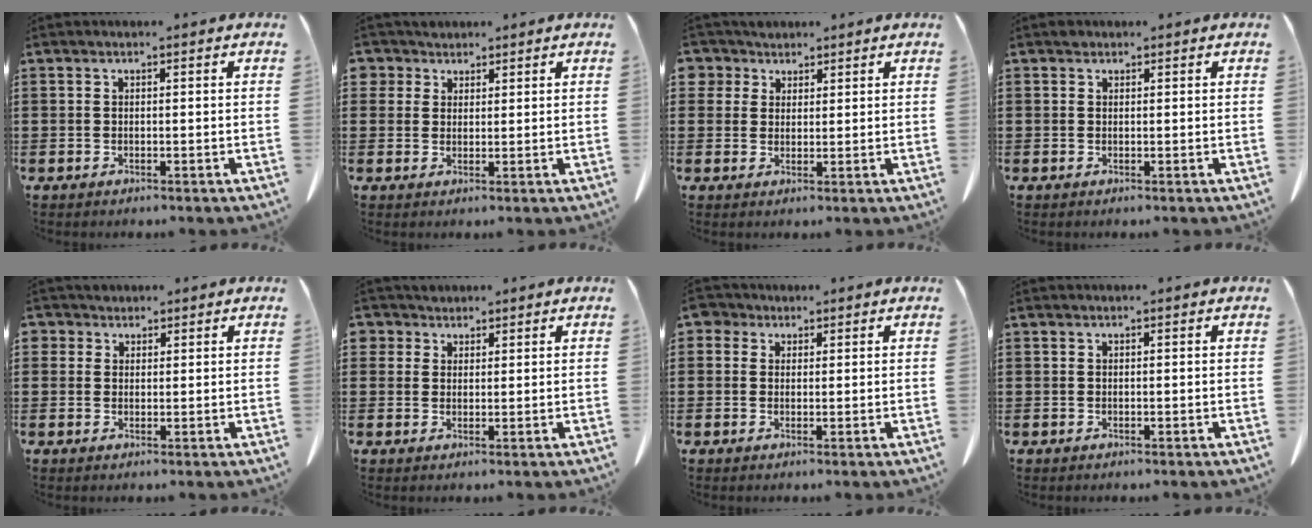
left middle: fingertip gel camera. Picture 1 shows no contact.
{"total": 2.9, "force": [2.0, 2.1, 0.2], "torque": [-0.008, 0.007, 0.036]}
{"total": 3.5, "force": [2.3, 2.6, 0.2], "torque": [-0.013, 0.006, 0.041]}
{"total": 0.6, "force": [0.3, 0.5, 0.1], "torque": [-0.003, 0.003, 0.006]}
{"total": 2.0, "force": [1.4, 1.4, 0.1], "torque": [-0.009, 0.007, 0.026]}
{"total": 2.4, "force": [1.7, 1.7, 0.2], "torque": [-0.014, 0.009, 0.033]}
{"total": 2.0, "force": [0.9, 1.6, 0.7], "torque": [-0.022, 0.009, 0.016]}
{"total": 0.0}